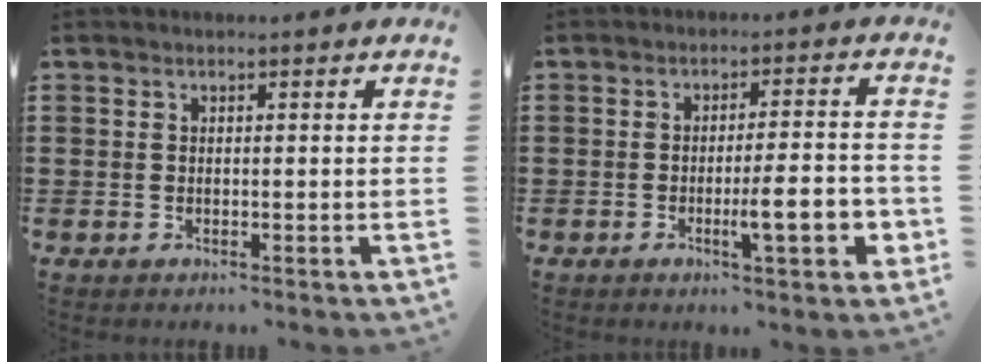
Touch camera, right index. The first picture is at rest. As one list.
[{"total": 7.9, "force": [-2.3, 1.5, 7.4], "torque": [-0.108, -0.005, -0.036]}]